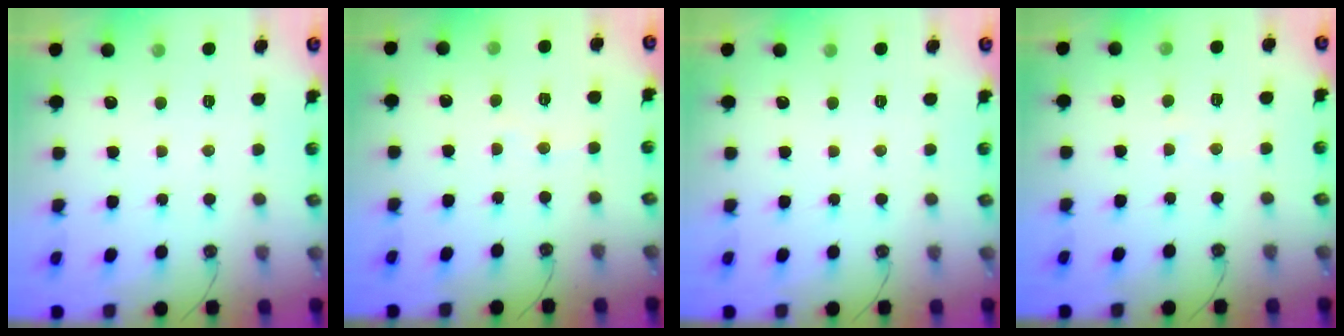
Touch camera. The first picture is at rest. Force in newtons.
{"total": 3.4, "press": 3.4, "slide": 0.3}
{"total": 0.0}
{"total": 5.0, "press": 5.0, "slide": 0.6}